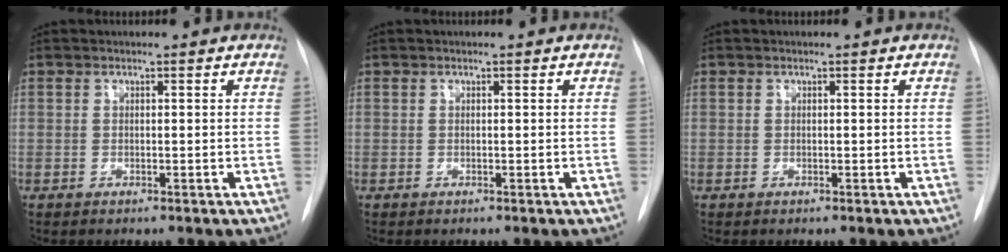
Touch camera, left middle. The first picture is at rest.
{"total": 0.0}
{"total": 0.0}